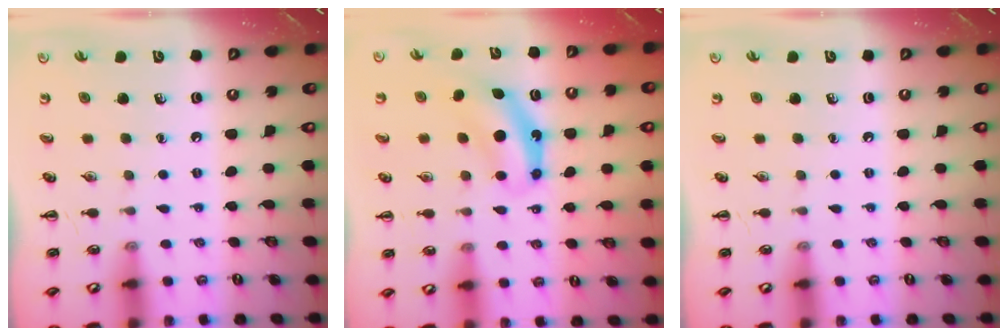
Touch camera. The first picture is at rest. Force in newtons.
{"total": 6.8, "press": 6.8, "slide": 0.2}
{"total": 0.0}